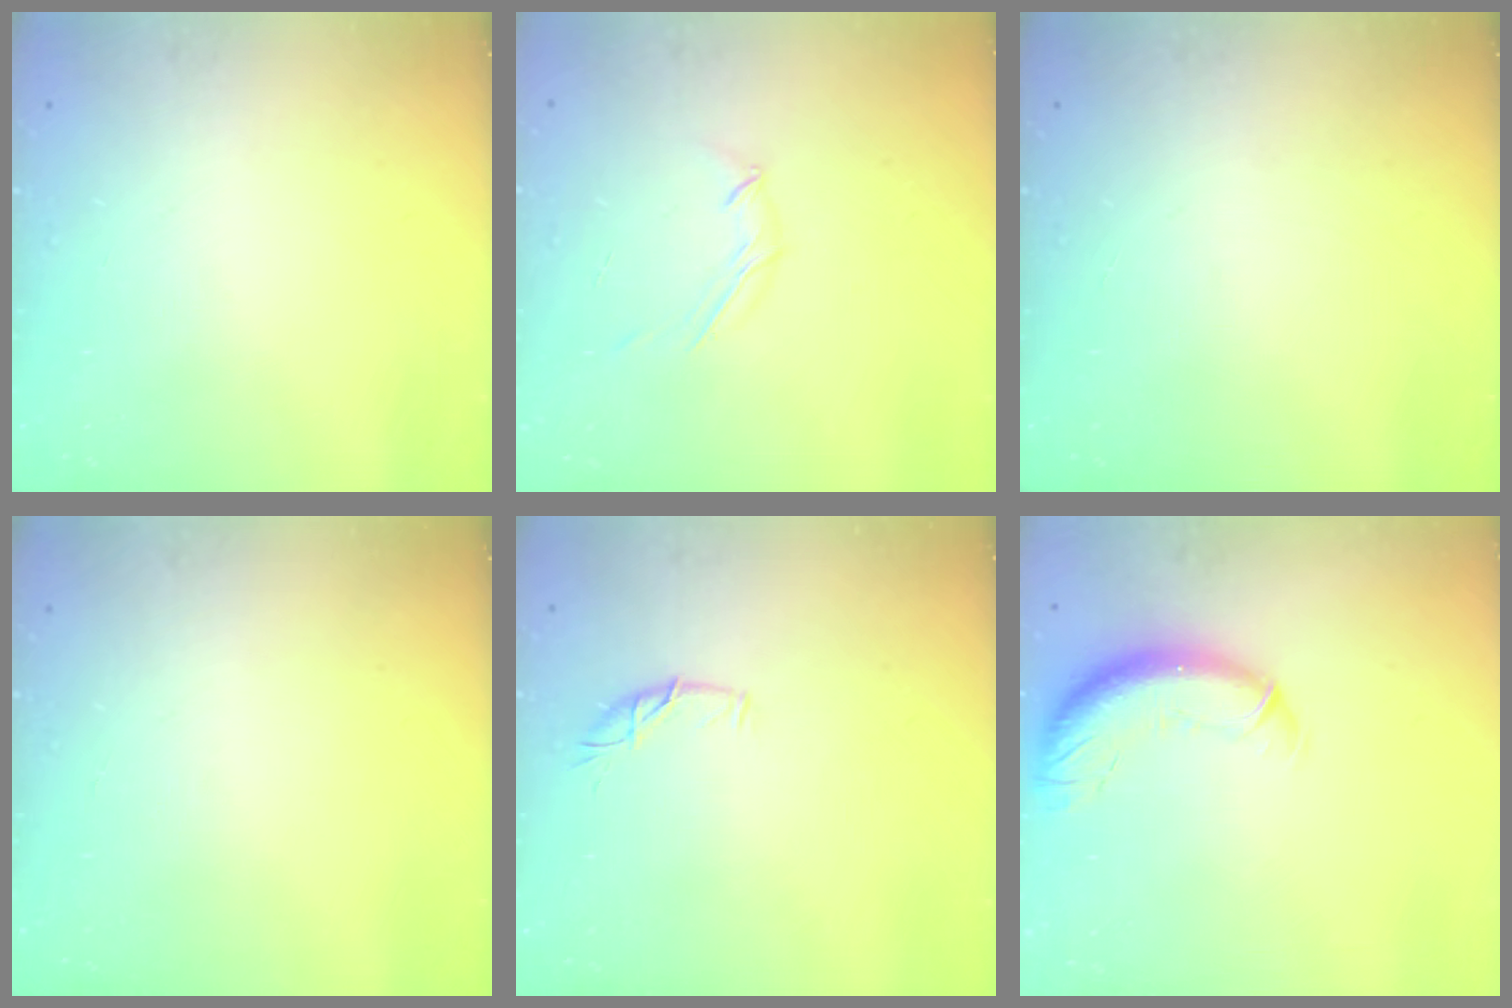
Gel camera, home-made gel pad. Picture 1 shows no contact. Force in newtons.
{"total": 4.4, "press": 4.3, "slide": 0.8}
{"total": 0.0}
{"total": 0.0}
{"total": 6.1, "press": 6.1, "slide": 0.6}
{"total": 12.0, "press": 11.7, "slide": 3.0}